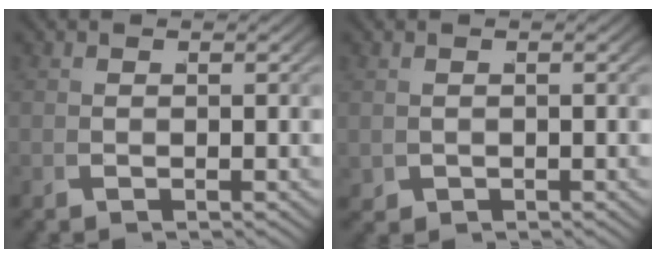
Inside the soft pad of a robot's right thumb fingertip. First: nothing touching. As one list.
[{"total": 1.1, "force": [0.0, 1.0, 0.3], "torque": [-0.013, -0.013, 0.011]}]